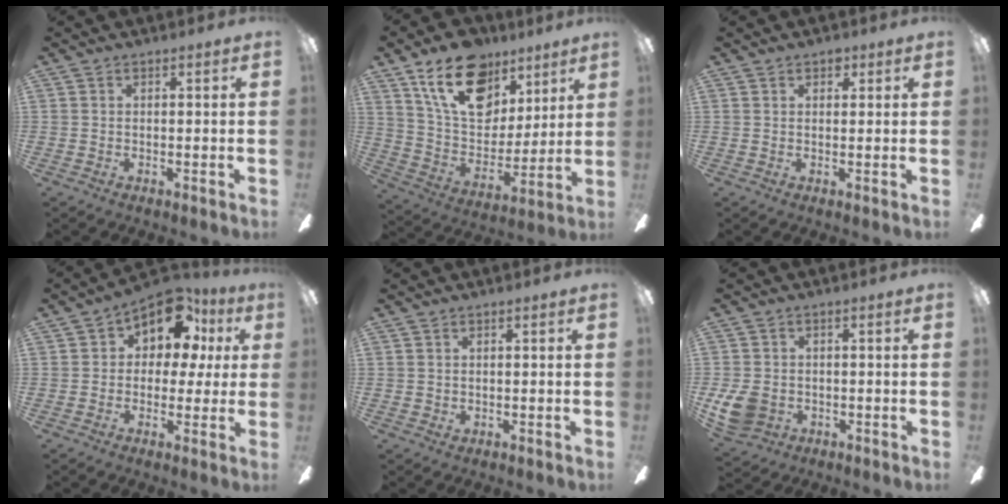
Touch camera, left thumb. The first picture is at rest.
{"total": 21.0, "force": [12.2, 13.0, 11.1], "torque": [-0.180, -0.055, 0.220]}
{"total": 1.8, "force": [1.1, 1.2, 0.7], "torque": [0.002, -0.003, 0.017]}
{"total": 12.3, "force": [6.3, 7.7, 7.3], "torque": [-0.107, -0.030, 0.113]}
{"total": 0.7, "force": [0.1, 0.6, 0.1], "torque": [-0.001, 0.005, 0.001]}
{"total": 7.8, "force": [-1.9, 6.4, 4.2], "torque": [-0.094, 0.010, -0.032]}